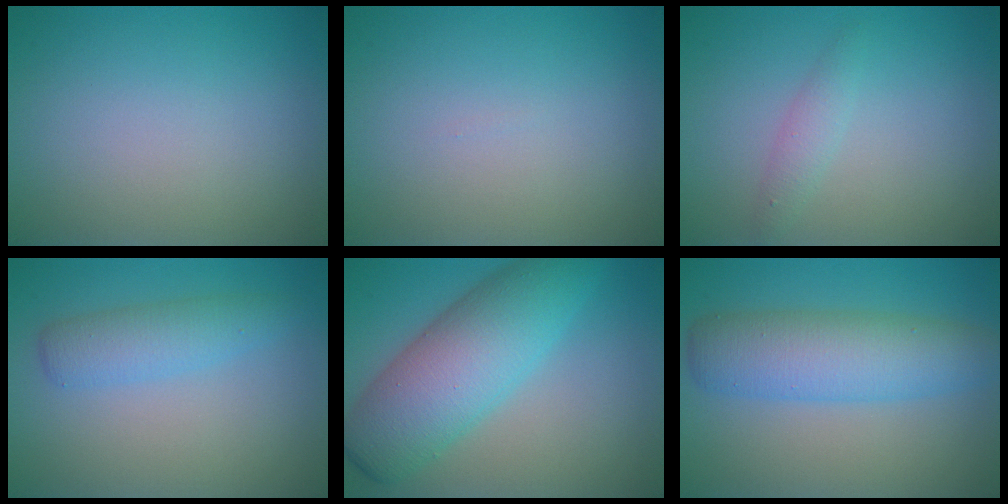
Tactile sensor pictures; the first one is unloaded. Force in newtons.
{"total": 0.0}
{"total": 1.4, "press": 1.4, "slide": 0.0}
{"total": 2.9, "press": 2.9, "slide": 0.1}
{"total": 8.4, "press": 8.4, "slide": 0.1}
{"total": 6.1, "press": 6.1, "slide": 0.1}